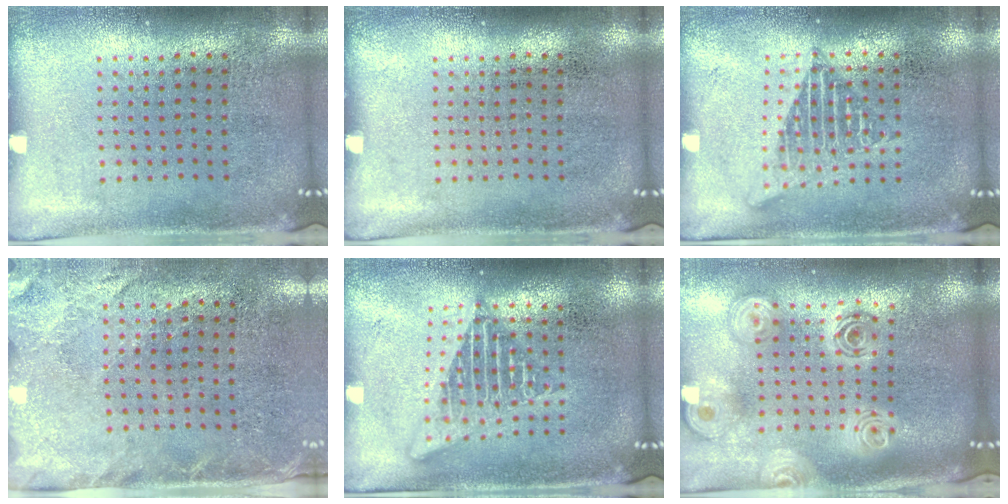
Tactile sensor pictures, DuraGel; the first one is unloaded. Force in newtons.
{"total": 0.0}
{"total": 1.3, "press": 1.3, "slide": 0.1}
{"total": 2.6, "press": 2.1, "slide": 1.6}
{"total": 2.6, "press": 2.6, "slide": 0.3}
{"total": 2.4, "press": 1.9, "slide": 1.5}